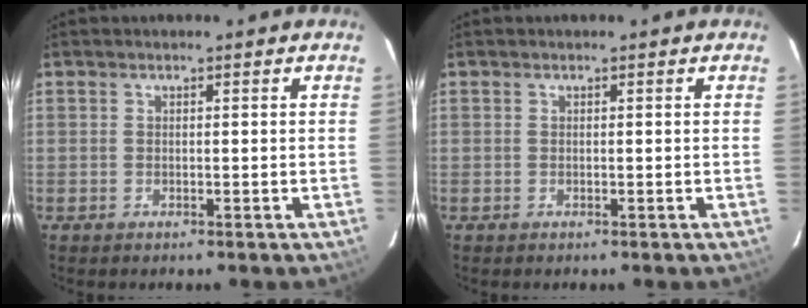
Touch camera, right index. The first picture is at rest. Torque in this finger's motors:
{"motor_torque": [0.12, 0.34, -0.04, 0.00]}